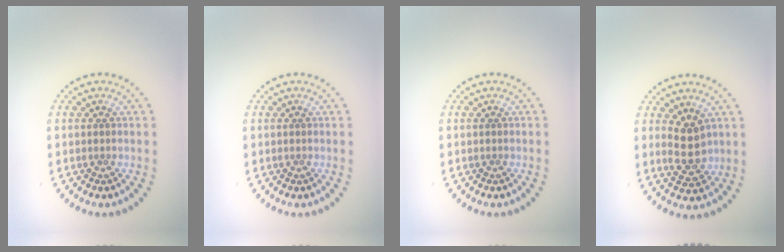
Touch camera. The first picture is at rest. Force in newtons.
{"total": 0.0}
{"total": 0.0}
{"total": 3.0, "press": 2.9, "slide": 0.8}